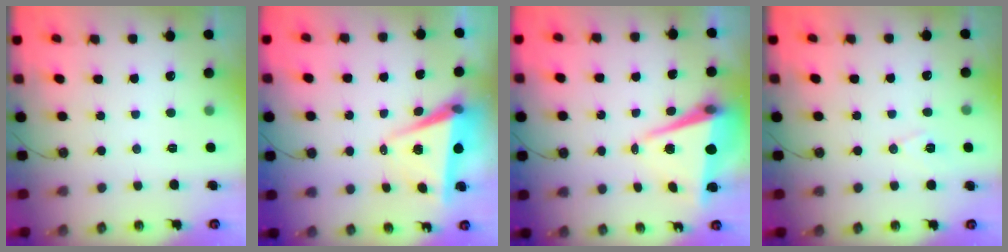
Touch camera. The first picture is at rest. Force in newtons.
{"total": 6.6, "press": 4.9, "slide": 4.3}
{"total": 7.8, "press": 7.3, "slide": 2.9}
{"total": 7.7, "press": 6.4, "slide": 4.3}